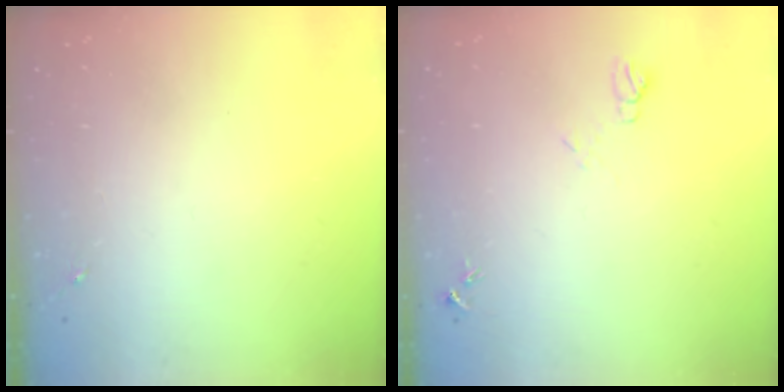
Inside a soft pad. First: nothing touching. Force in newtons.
{"total": 6.3, "press": 6.3, "slide": 0.7}